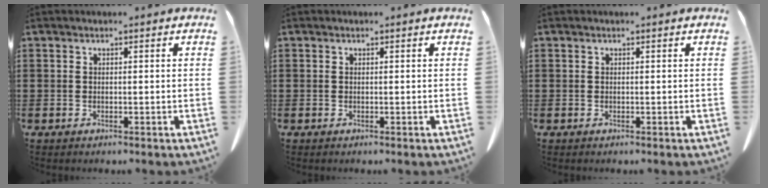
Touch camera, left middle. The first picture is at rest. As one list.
[{"total": 0.0}, {"total": 0.0}]